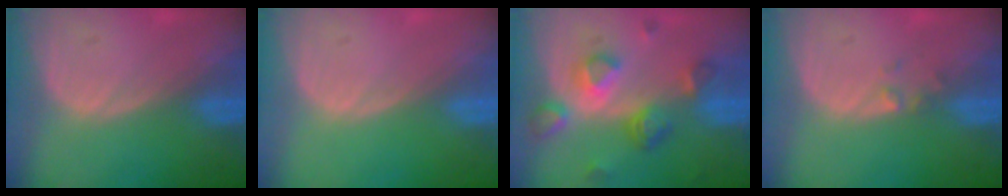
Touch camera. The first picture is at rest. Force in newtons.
{"total": 0.0}
{"total": 7.9, "press": 7.0, "slide": 3.7}
{"total": 1.3, "press": 1.0, "slide": 0.8}